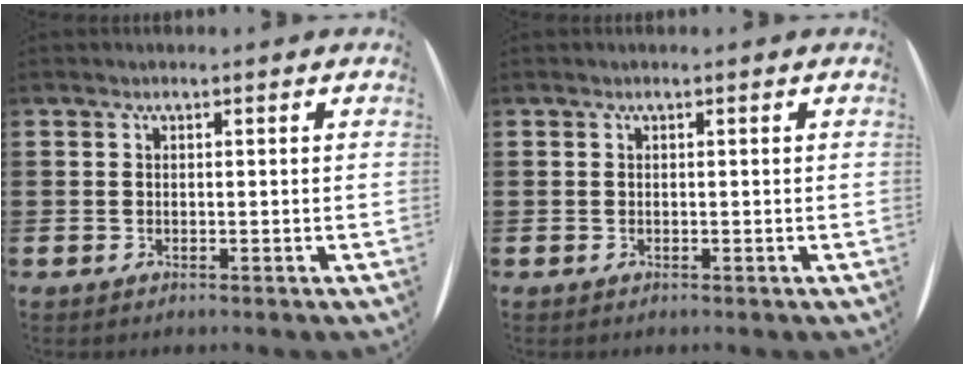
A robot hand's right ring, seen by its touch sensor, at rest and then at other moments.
{"total": 0.0}